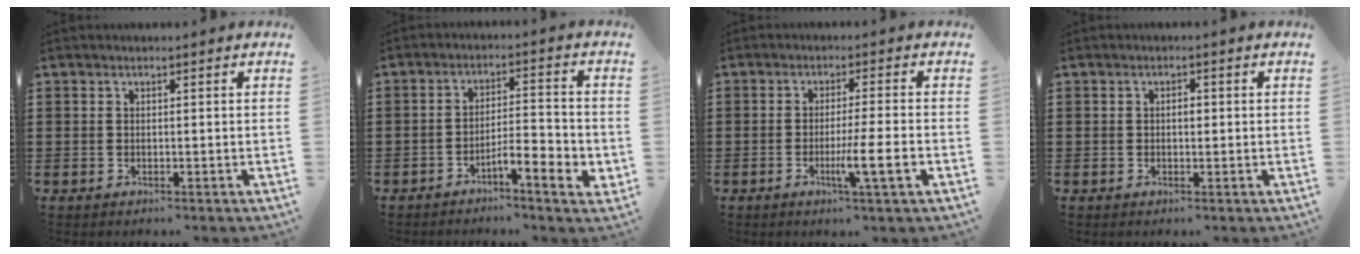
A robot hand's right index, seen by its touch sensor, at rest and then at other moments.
{"total": 5.3, "force": [-3.2, 1.0, 4.1], "torque": [-0.068, 0.002, -0.056]}
{"total": 6.3, "force": [-2.0, -0.2, 6.0], "torque": [-0.096, -0.015, -0.033]}
{"total": 1.3, "force": [0.0, 0.6, 1.2], "torque": [-0.024, 0.002, -0.001]}